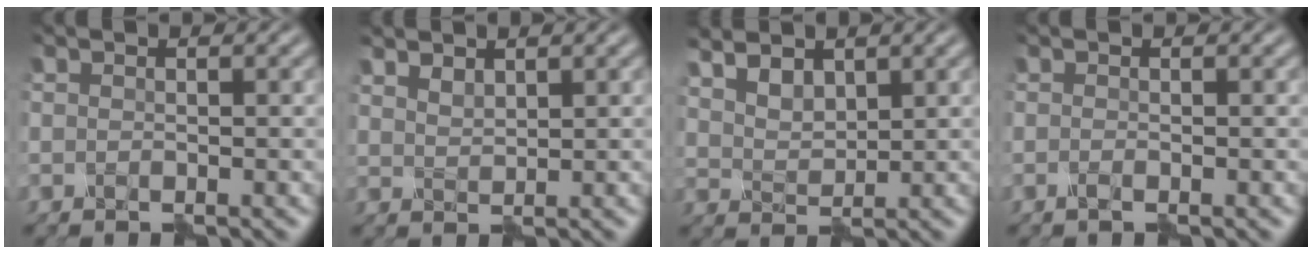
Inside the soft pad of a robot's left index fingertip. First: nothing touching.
{"total": 1.7, "force": [1.6, 0.4, 0.2], "torque": [-0.007, 0.001, 0.035]}
{"total": 3.8, "force": [2.9, 1.8, 1.6], "torque": [-0.033, 0.016, 0.050]}
{"total": 0.6, "force": [-0.4, 0.1, 0.4], "torque": [-0.009, -0.001, -0.010]}